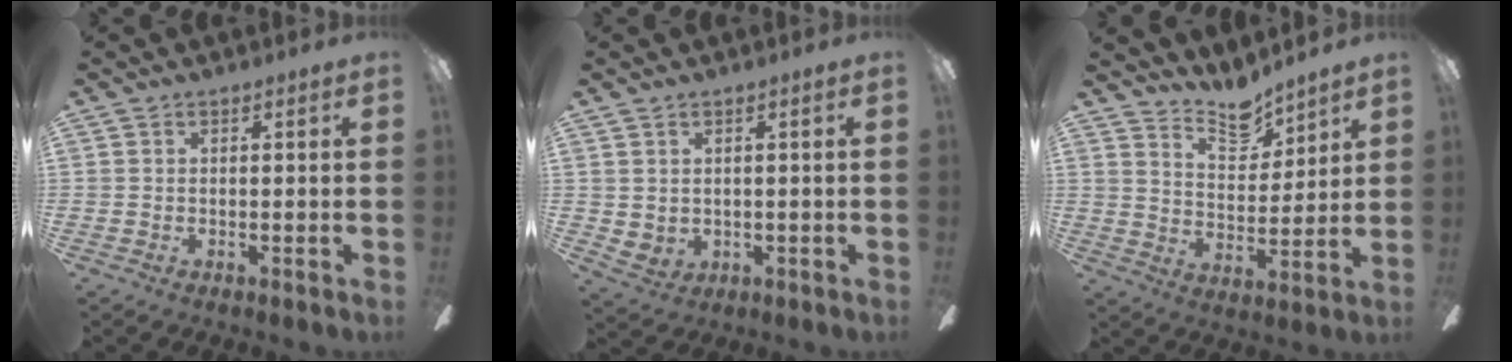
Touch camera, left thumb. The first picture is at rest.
{"total": 2.7, "force": [2.2, 1.5, 0.4], "torque": [-0.014, -0.012, 0.041]}
{"total": 10.0, "force": [8.8, 3.5, 3.4], "torque": [-0.048, -0.061, 0.158]}